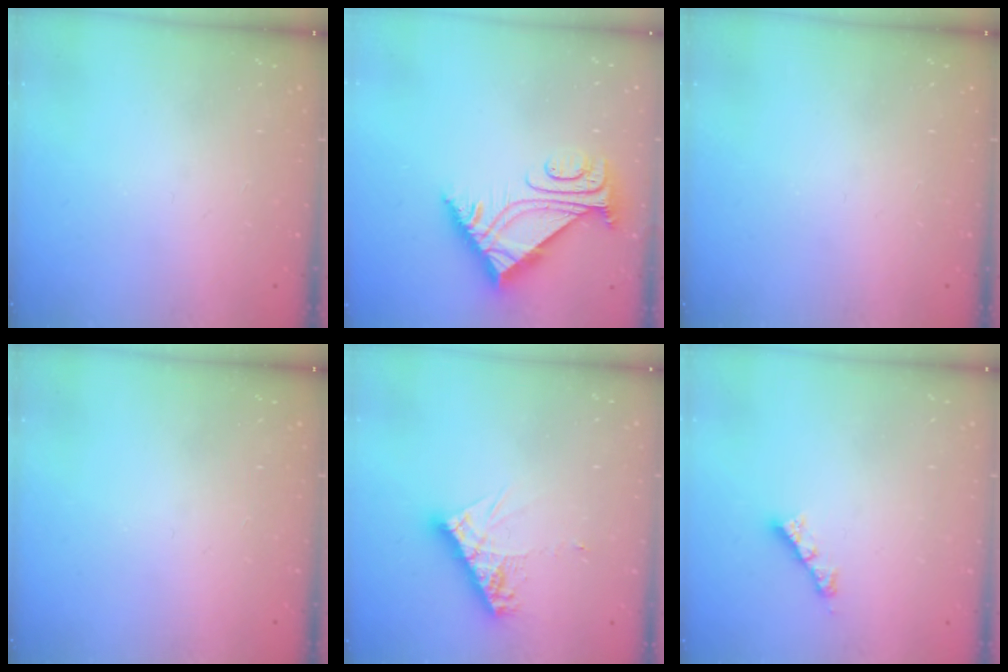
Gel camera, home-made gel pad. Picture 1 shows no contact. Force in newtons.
{"total": 7.2, "press": 7.1, "slide": 0.9}
{"total": 0.0}
{"total": 0.0}
{"total": 9.6, "press": 9.6, "slide": 0.7}
{"total": 3.3, "press": 3.3, "slide": 0.2}